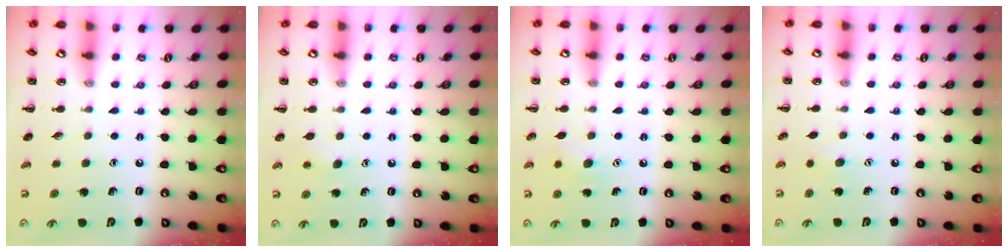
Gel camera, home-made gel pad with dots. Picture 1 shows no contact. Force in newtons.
{"total": 3.9, "press": 3.7, "slide": 1.1}
{"total": 6.5, "press": 6.3, "slide": 1.6}
{"total": 3.1, "press": 3.0, "slide": 0.7}